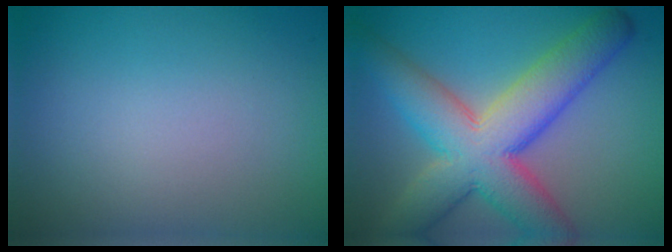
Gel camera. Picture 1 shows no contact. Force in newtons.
{"total": 10.2, "press": 10.2, "slide": 0.5}